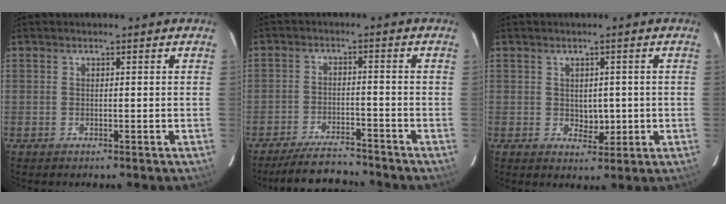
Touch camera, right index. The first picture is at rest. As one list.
[{"total": 6.9, "force": [-6.7, 1.3, 1.3], "torque": [-0.025, -0.007, -0.114]}, {"total": 3.2, "force": [-0.1, 2.1, 2.4], "torque": [-0.030, -0.002, 0.006]}]